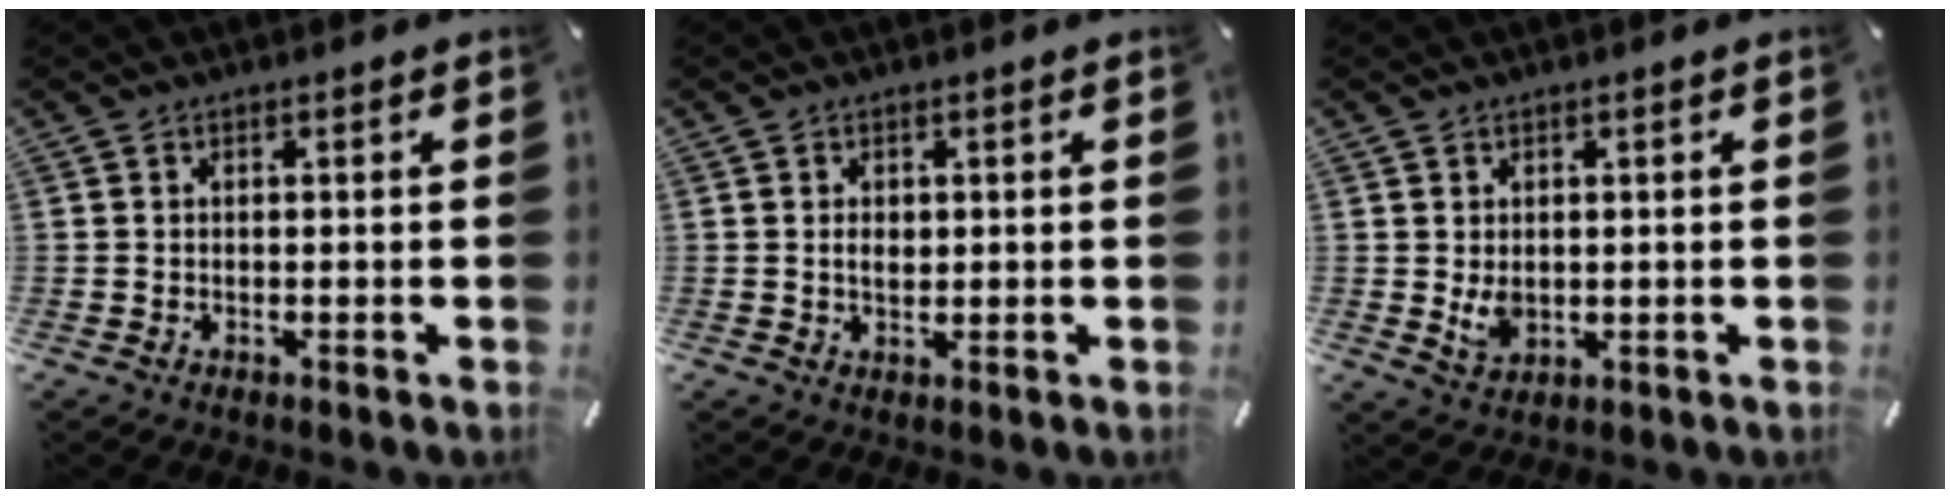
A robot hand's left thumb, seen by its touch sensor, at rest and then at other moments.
{"total": 2.3, "force": [0.4, 1.7, 1.5], "torque": [-0.026, 0.001, 0.004]}
{"total": 3.9, "force": [0.3, 3.1, 2.3], "torque": [-0.039, -0.009, 0.002]}